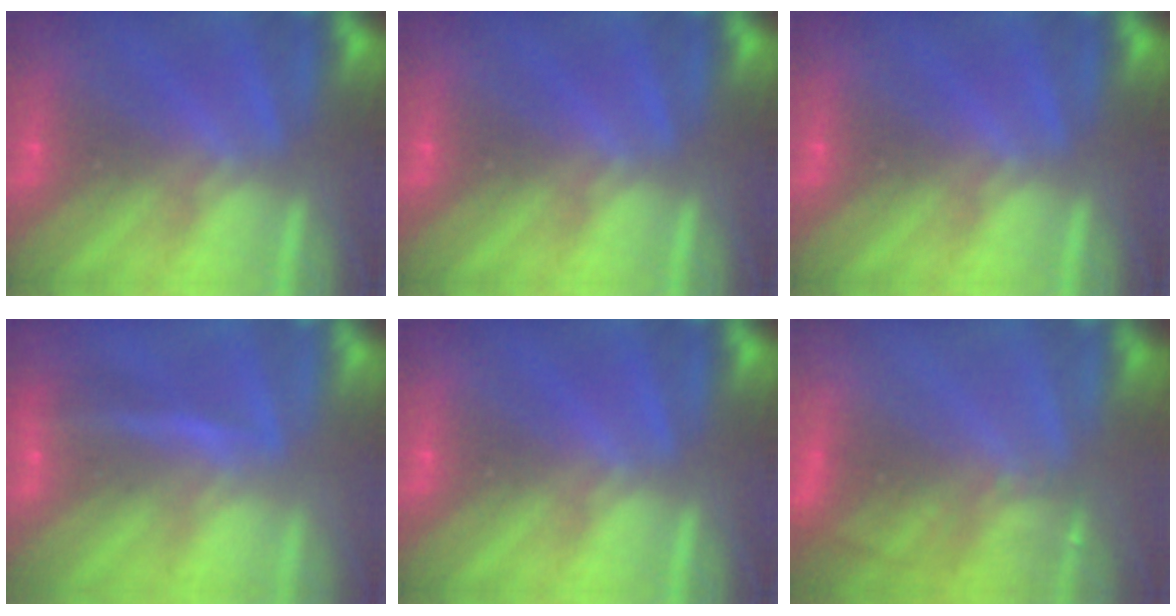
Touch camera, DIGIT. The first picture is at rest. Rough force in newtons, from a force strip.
{"total": 0.0}
{"total": 0.0}
{"total": 3.1}
{"total": 0.0}
{"total": 2.9}